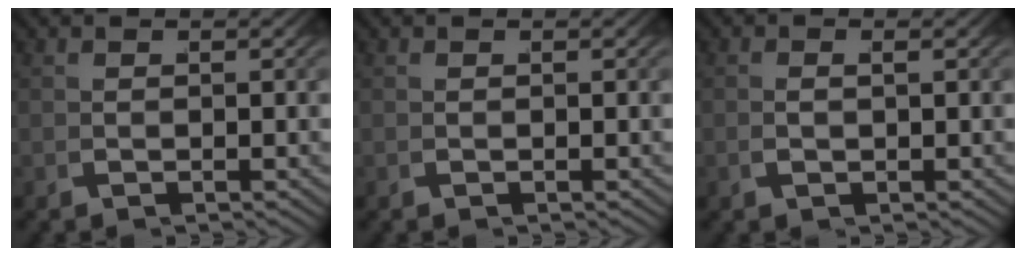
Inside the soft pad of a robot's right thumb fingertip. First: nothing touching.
{"total": 0.0}
{"total": 0.8, "force": [-0.2, 0.4, 0.7], "torque": [-0.020, 0.000, 0.001]}